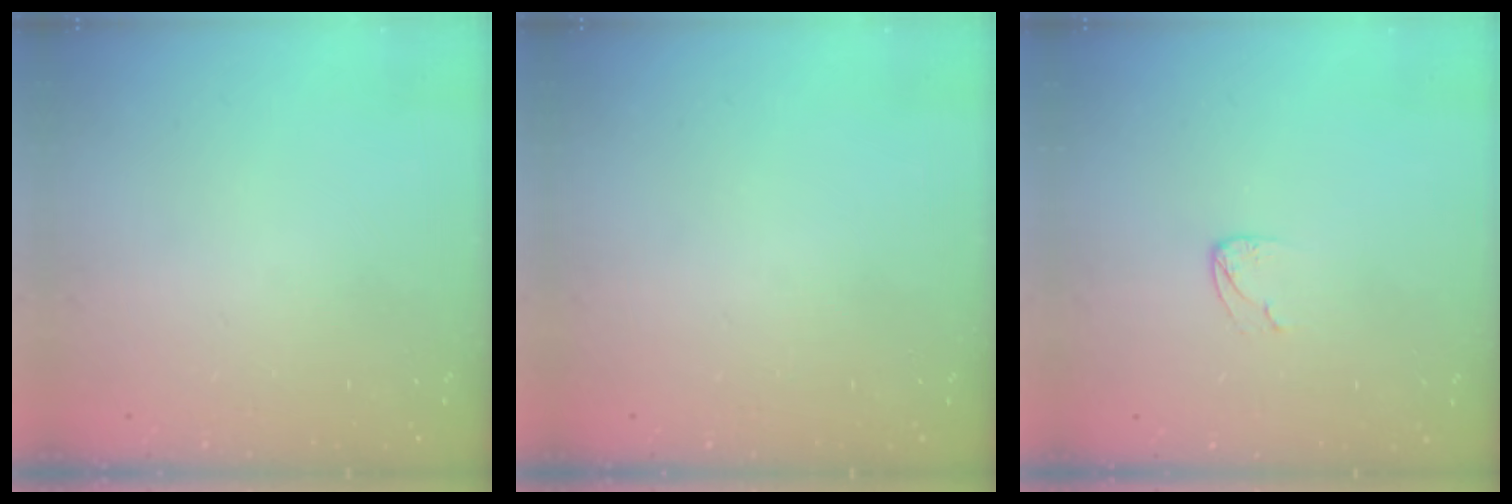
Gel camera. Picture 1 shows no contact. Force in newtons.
{"total": 0.0}
{"total": 4.2, "press": 4.2, "slide": 0.4}